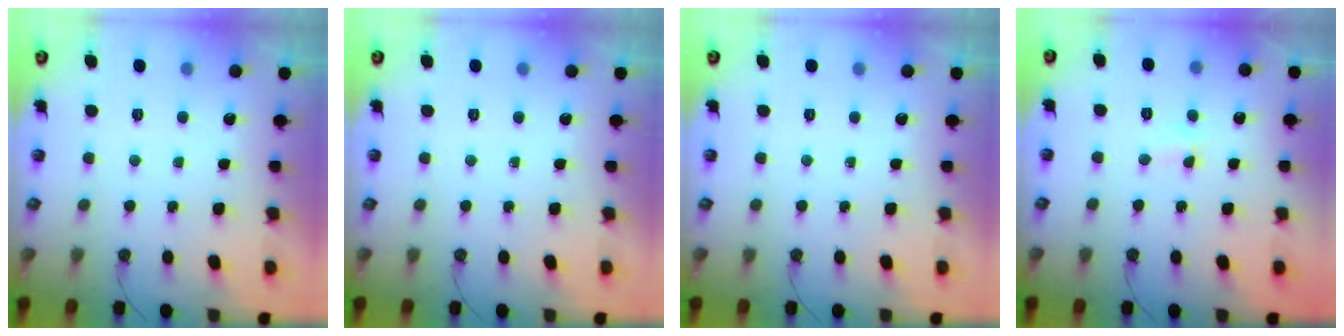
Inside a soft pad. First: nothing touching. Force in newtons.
{"total": 0.0}
{"total": 0.0}
{"total": 2.5, "press": 2.1, "slide": 1.4}